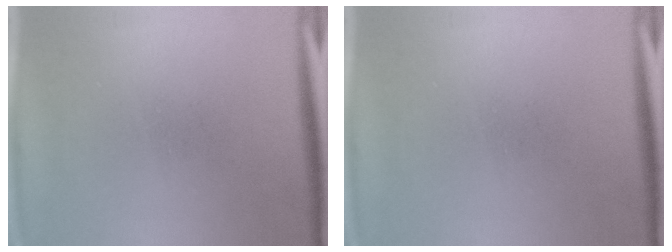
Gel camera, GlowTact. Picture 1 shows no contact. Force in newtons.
{"total": 0.0}